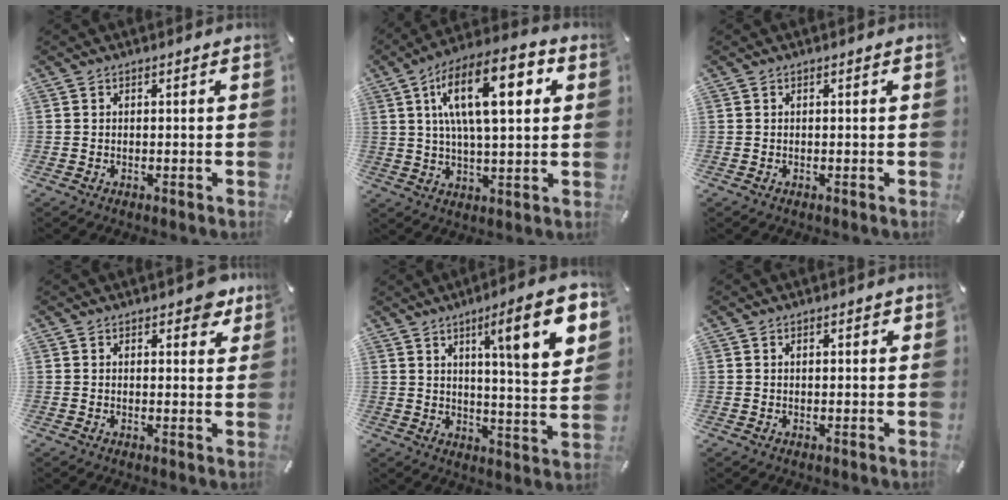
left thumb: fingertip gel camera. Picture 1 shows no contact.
{"total": 18.1, "force": [5.9, 7.2, 15.6], "torque": [-0.275, -0.003, 0.087]}
{"total": 0.0}
{"total": 4.2, "force": [2.9, 2.2, 2.1], "torque": [-0.010, -0.012, 0.043]}
{"total": 15.6, "force": [7.3, 2.6, 13.5], "torque": [-0.200, -0.031, 0.104]}
{"total": 1.3, "force": [0.6, 0.6, 1.0], "torque": [-0.020, 0.003, 0.010]}